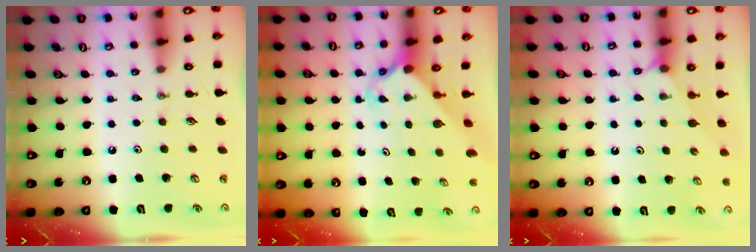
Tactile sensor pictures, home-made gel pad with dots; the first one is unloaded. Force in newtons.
{"total": 2.5, "press": 2.5, "slide": 0.3}
{"total": 2.3, "press": 2.3, "slide": 0.4}